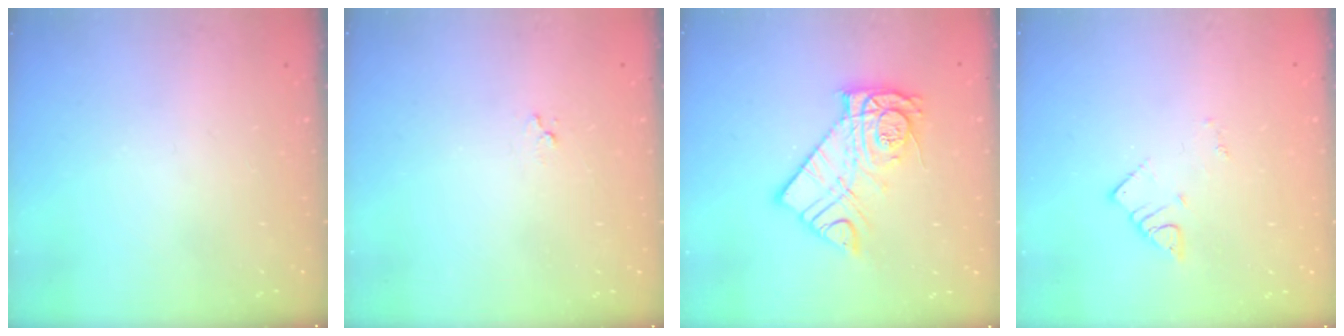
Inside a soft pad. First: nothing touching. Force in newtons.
{"total": 3.0, "press": 3.0, "slide": 0.2}
{"total": 13.7, "press": 13.7, "slide": 1.4}
{"total": 1.9, "press": 1.9, "slide": 0.2}